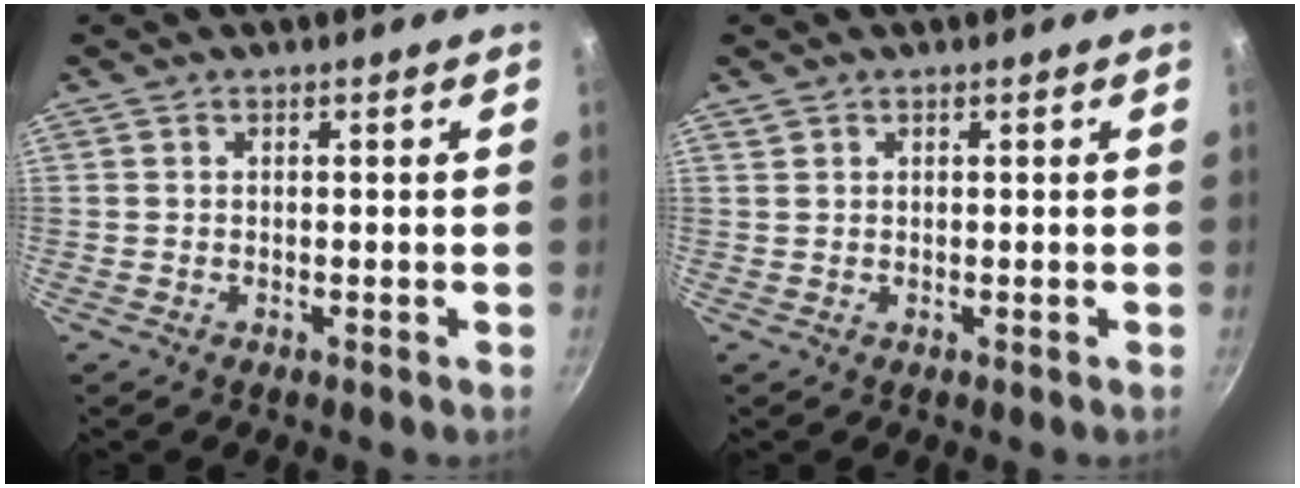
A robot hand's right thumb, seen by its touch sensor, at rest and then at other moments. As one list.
[{"total": 0.7, "force": [0.5, 0.5, 0.1], "torque": [-0.002, 0.002, 0.010]}]